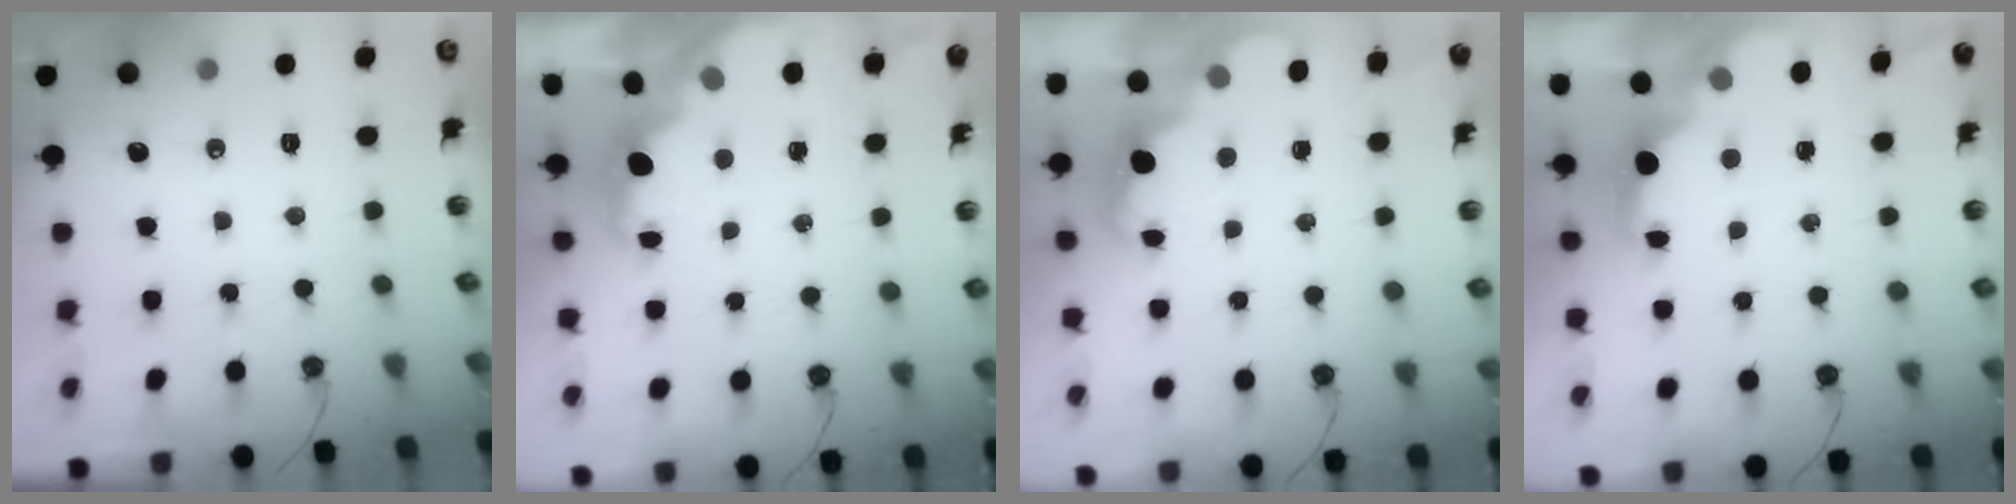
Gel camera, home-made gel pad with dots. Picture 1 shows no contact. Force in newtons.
{"total": 1.6, "press": 1.5, "slide": 0.5}
{"total": 2.3, "press": 2.3, "slide": 0.5}
{"total": 2.1, "press": 1.9, "slide": 0.8}